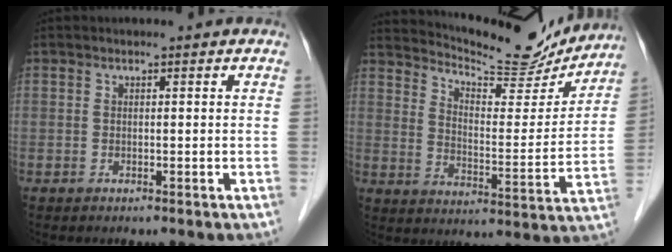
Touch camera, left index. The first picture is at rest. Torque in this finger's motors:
{"motor_torque": [0.50, -0.66, 0.42, 0.07]}